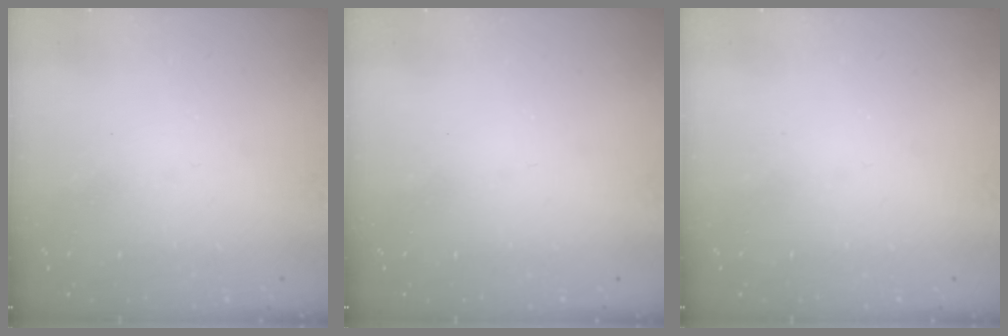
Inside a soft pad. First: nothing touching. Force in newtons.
{"total": 0.0}
{"total": 0.0}